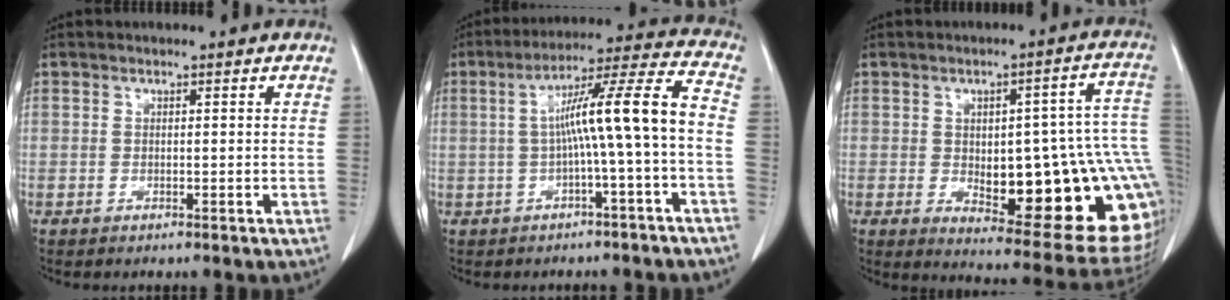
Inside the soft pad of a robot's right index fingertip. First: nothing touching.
{"total": 9.8, "force": [-1.2, -0.3, 9.7], "torque": [-0.161, 0.032, -0.020]}
{"total": 23.9, "force": [-3.4, 6.8, 22.6], "torque": [-0.204, 0.020, -0.020]}